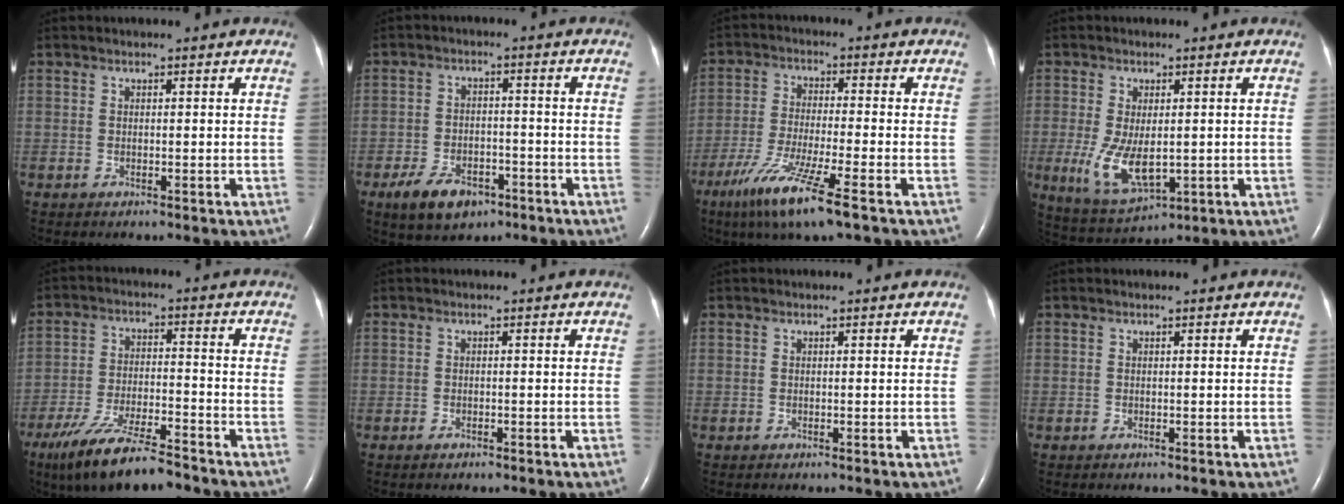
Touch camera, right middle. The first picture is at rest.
{"total": 7.8, "force": [-4.6, 4.3, 4.6], "torque": [-0.087, -0.003, -0.070]}
{"total": 10.9, "force": [-6.4, 0.1, 8.8], "torque": [-0.177, -0.034, -0.119]}
{"total": 8.3, "force": [-1.1, 3.6, 7.4], "torque": [-0.150, -0.021, -0.006]}
{"total": 12.8, "force": [-9.9, 2.3, 7.9], "torque": [-0.146, -0.026, -0.175]}
{"total": 0.7, "force": [-0.6, 0.2, 0.4], "torque": [-0.009, -0.001, -0.007]}
{"total": 0.0}
{"total": 0.0}